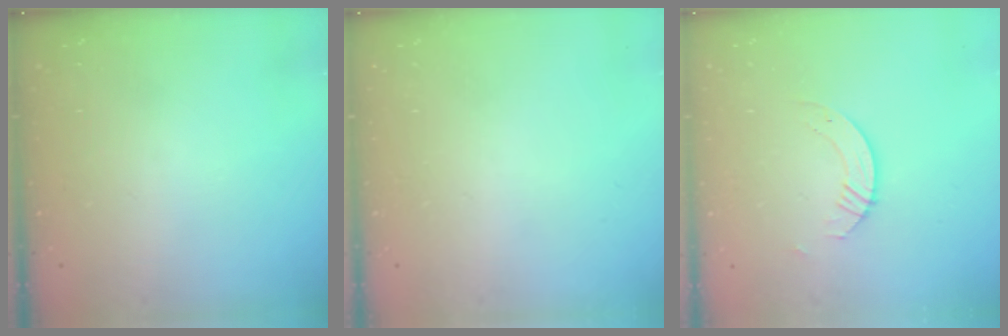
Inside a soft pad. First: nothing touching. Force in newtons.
{"total": 0.0}
{"total": 2.8, "press": 2.8, "slide": 0.2}